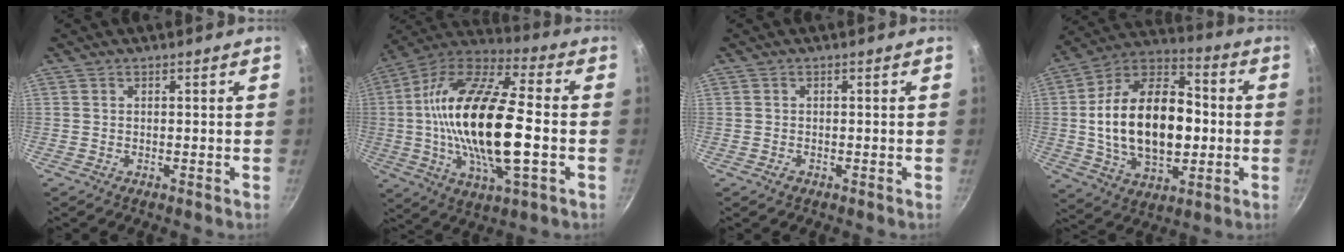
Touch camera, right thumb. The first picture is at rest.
{"total": 26.0, "force": [-1.9, 10.0, 23.9], "torque": [-0.455, 0.020, -0.049]}
{"total": 1.0, "force": [-0.5, 0.8, 0.4], "torque": [-0.006, 0.001, -0.008]}
{"total": 23.8, "force": [-0.6, 14.8, 18.6], "torque": [-0.296, 0.028, -0.015]}